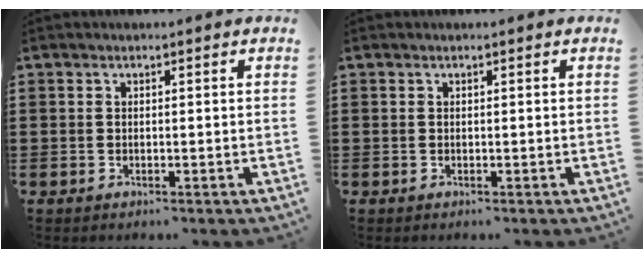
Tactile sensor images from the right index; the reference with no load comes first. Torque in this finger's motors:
{"motor_torque": [0.41, 0.25, 0.00, 0.00]}